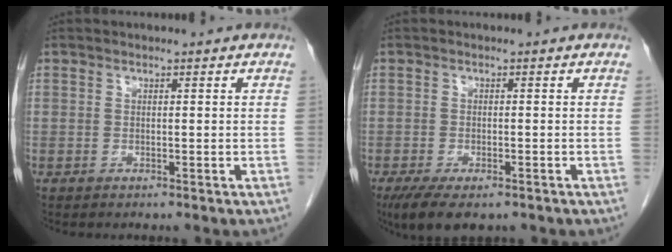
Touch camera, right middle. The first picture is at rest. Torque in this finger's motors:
{"motor_torque": [0.82, -0.60, 0.11, 0.05]}